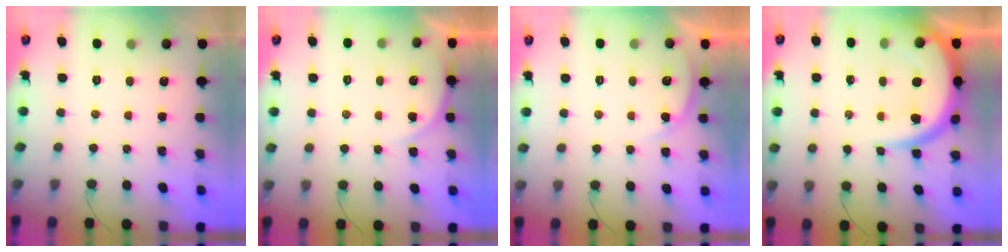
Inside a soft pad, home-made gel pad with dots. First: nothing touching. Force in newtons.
{"total": 4.6, "press": 4.6, "slide": 0.4}
{"total": 6.5, "press": 6.5, "slide": 0.5}
{"total": 13.7, "press": 13.6, "slide": 1.4}